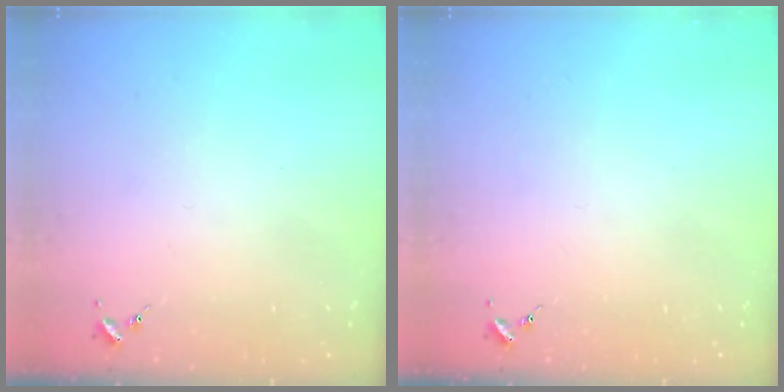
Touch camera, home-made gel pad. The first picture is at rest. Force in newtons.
{"total": 0.0}